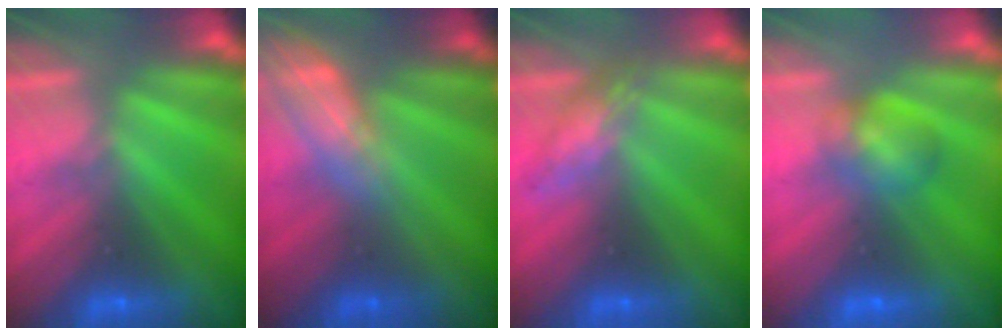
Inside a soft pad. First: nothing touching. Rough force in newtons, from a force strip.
{"total": 2.5}
{"total": 2.8}
{"total": 4.6}